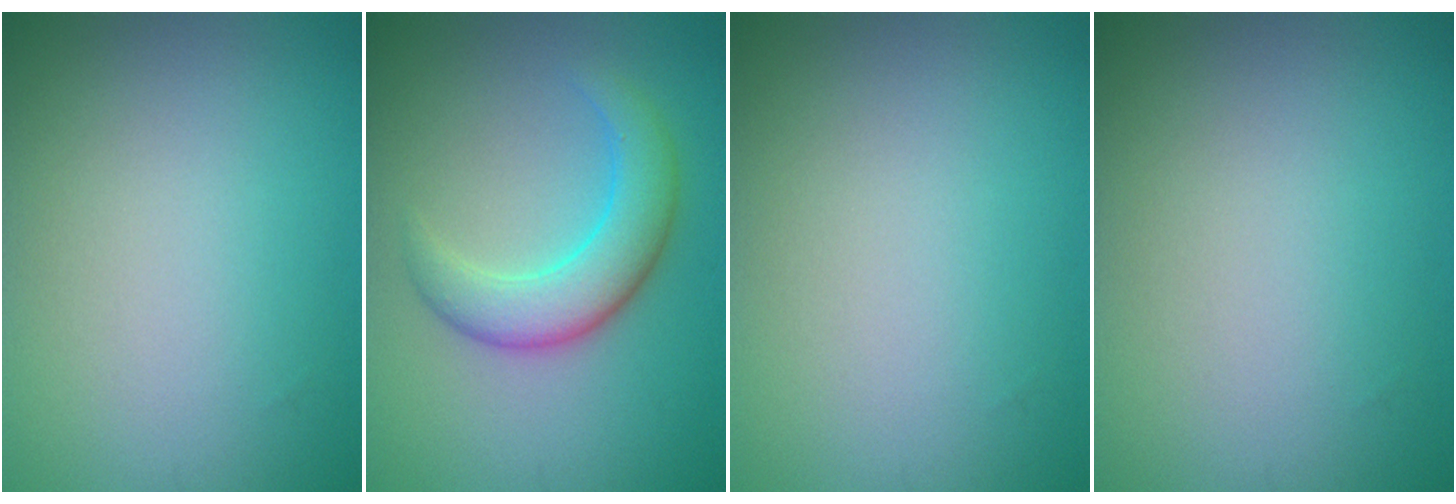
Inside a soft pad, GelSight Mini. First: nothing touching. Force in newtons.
{"total": 4.5, "press": 4.5, "slide": 0.3}
{"total": 0.0}
{"total": 0.0}